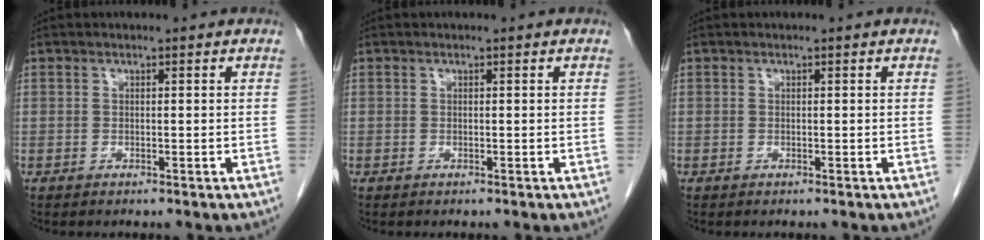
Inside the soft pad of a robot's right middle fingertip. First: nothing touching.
{"total": 0.0}
{"total": 0.0}